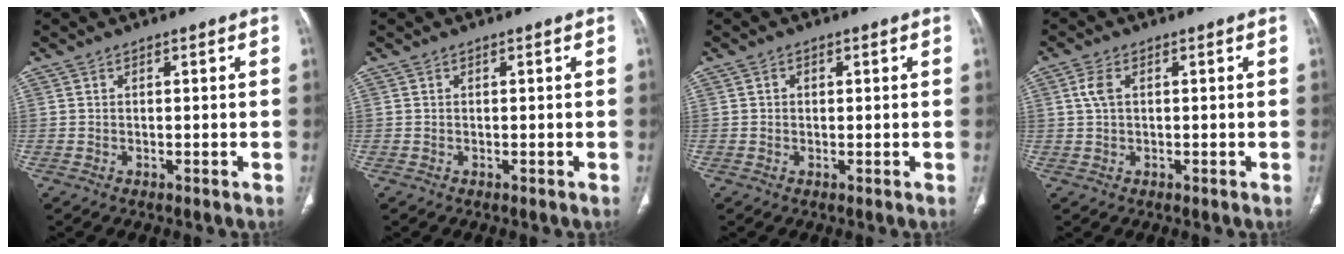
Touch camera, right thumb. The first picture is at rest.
{"total": 0.0}
{"total": 0.9, "force": [0.2, 0.7, 0.4], "torque": [-0.001, 0.001, 0.001]}
{"total": 3.0, "force": [0.6, 1.8, 2.4], "torque": [-0.062, 0.008, 0.011]}